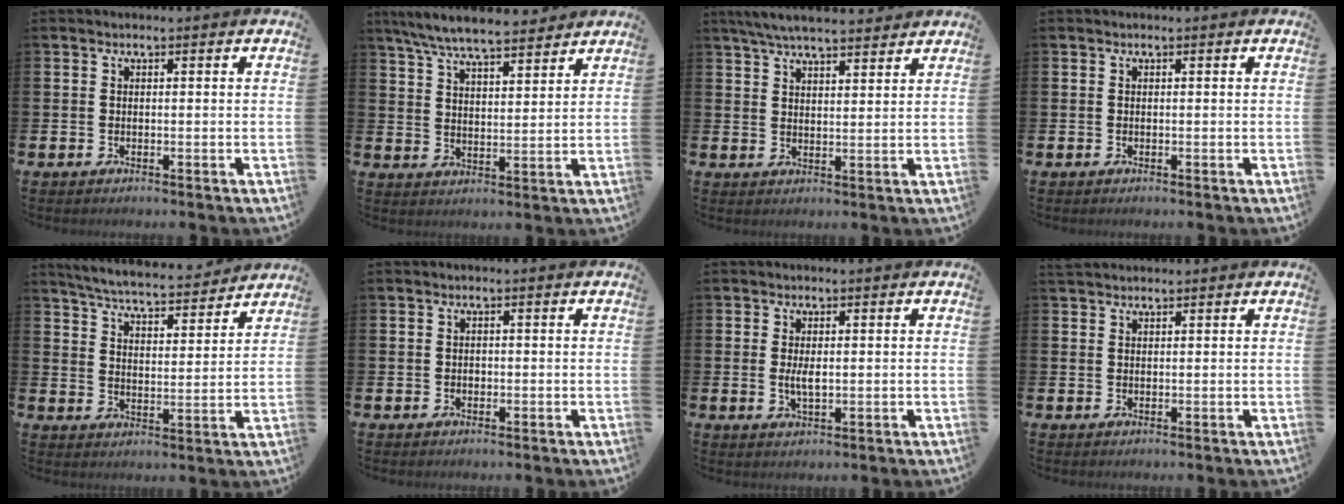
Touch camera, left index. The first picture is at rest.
{"total": 7.4, "force": [6.9, 0.9, 2.3], "torque": [-0.073, -0.029, 0.127]}
{"total": 5.6, "force": [5.4, 0.7, 1.6], "torque": [-0.045, -0.019, 0.098]}
{"total": 0.0}
{"total": 5.9, "force": [5.8, 0.4, 1.2], "torque": [-0.050, -0.039, 0.101]}
{"total": 0.6, "force": [-0.1, 0.6, 0.2], "torque": [-0.003, 0.004, -0.004]}
{"total": 2.4, "force": [0.2, 0.9, 2.2], "torque": [-0.042, 0.001, 0.002]}
{"total": 1.4, "force": [1.3, 0.4, 0.0], "torque": [0.010, -0.001, 0.023]}